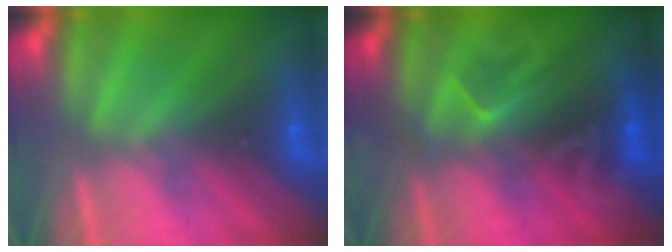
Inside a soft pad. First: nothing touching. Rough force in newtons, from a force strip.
{"total": 2.4}